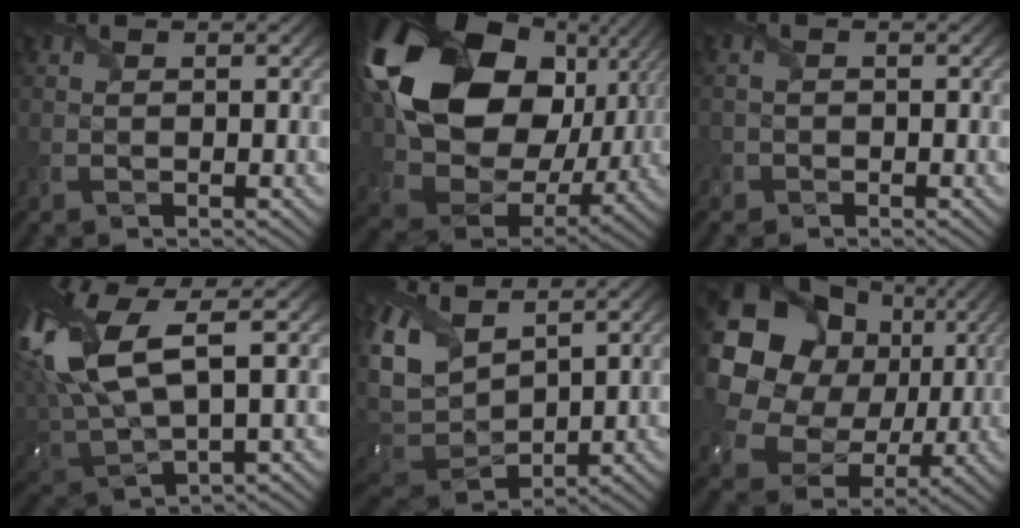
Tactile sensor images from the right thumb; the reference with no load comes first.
{"total": 21.5, "force": [6.1, 15.4, 13.6], "torque": [-0.334, -0.004, 0.139]}
{"total": 1.3, "force": [-0.9, 0.9, 0.0], "torque": [0.005, -0.003, -0.021]}
{"total": 15.3, "force": [4.3, 6.3, 13.3], "torque": [-0.339, 0.010, 0.086]}
{"total": 9.7, "force": [3.9, 5.9, 6.7], "torque": [-0.202, 0.005, 0.069]}
{"total": 22.1, "force": [6.7, 18.7, 9.9], "torque": [-0.293, 0.034, 0.117]}